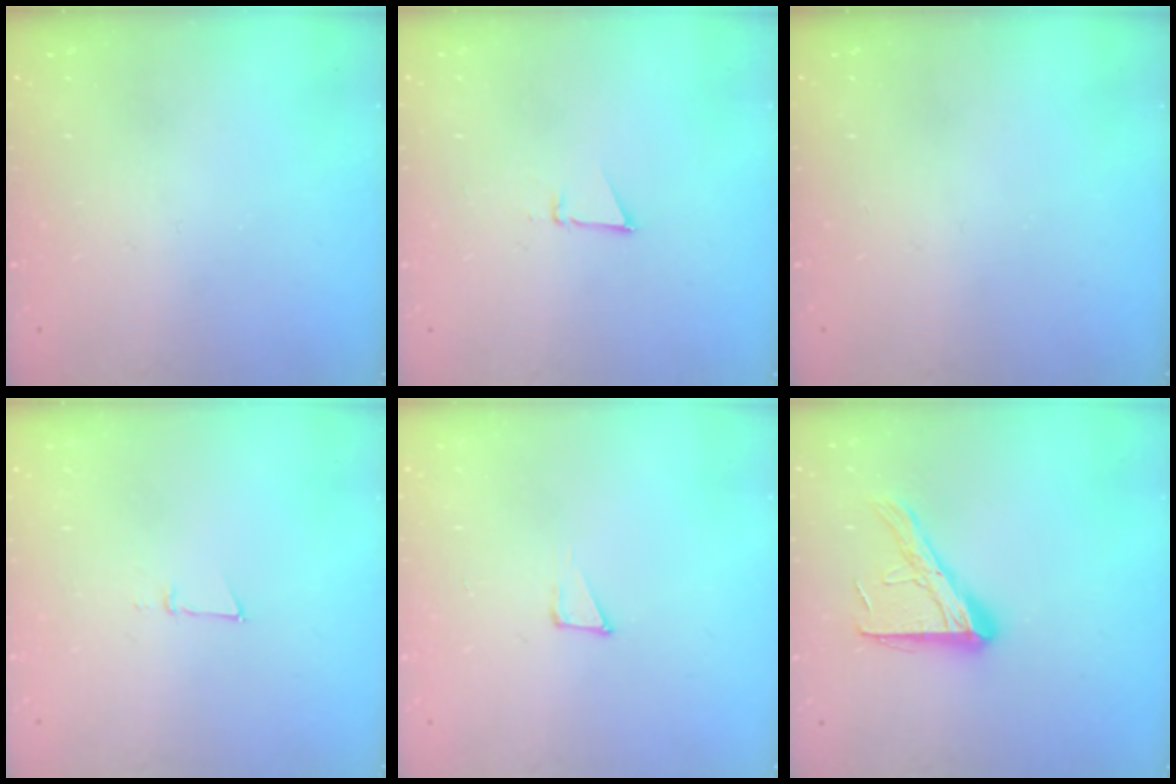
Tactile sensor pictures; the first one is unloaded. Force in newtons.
{"total": 3.0, "press": 2.9, "slide": 0.8}
{"total": 0.0}
{"total": 3.8, "press": 3.7, "slide": 1.0}
{"total": 4.6, "press": 4.5, "slide": 0.8}
{"total": 13.9, "press": 13.9, "slide": 1.2}